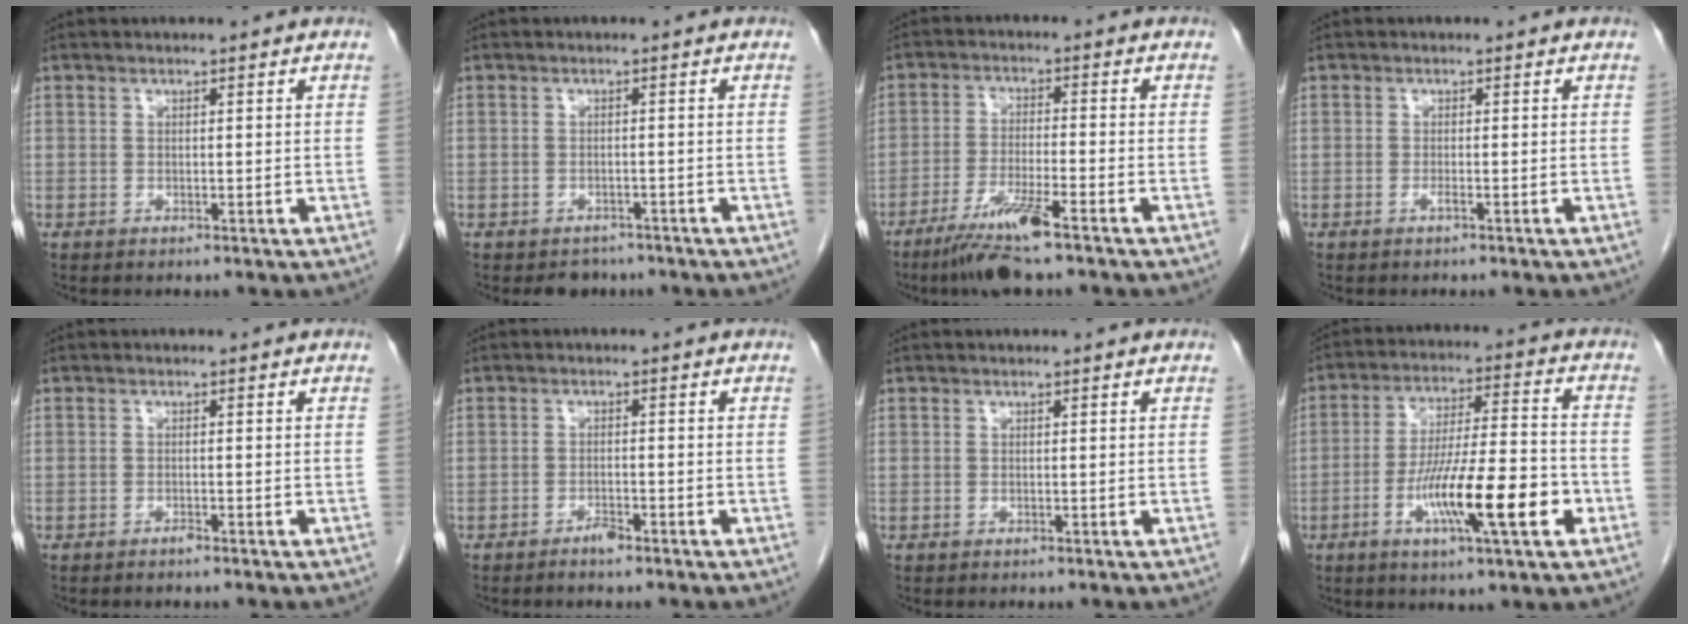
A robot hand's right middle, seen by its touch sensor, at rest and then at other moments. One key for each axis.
{"total": 2.9, "fx": -2.2, "fy": 1.8, "fz": 0.5, "tx": -0.011, "ty": 0.004, "tz": -0.029}
{"total": 8.4, "fx": -5.6, "fy": 0.2, "fz": 6.2, "tx": -0.122, "ty": -0.023, "tz": -0.103}
{"total": 0.6, "fx": -0.3, "fy": 0.0, "fz": 0.5, "tx": -0.010, "ty": 0.001, "tz": -0.004}
{"total": 0.7, "fx": -0.6, "fy": 0.0, "fz": 0.3, "tx": -0.009, "ty": 0.000, "tz": -0.010}
{"total": 1.8, "fx": -1.5, "fy": 0.2, "fz": 1.0, "tx": -0.018, "ty": 0.000, "tz": -0.024}
{"total": 0.0}
{"total": 14.3, "fx": -5.0, "fy": 1.4, "fz": 13.4, "tx": -0.231, "ty": -0.007, "tz": -0.083}